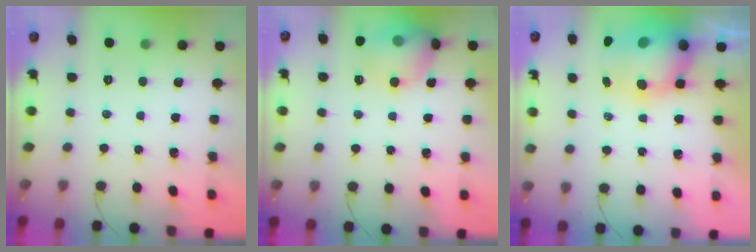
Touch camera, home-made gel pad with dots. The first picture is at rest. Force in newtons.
{"total": 13.5, "press": 13.3, "slide": 2.3}
{"total": 11.8, "press": 11.5, "slide": 2.7}